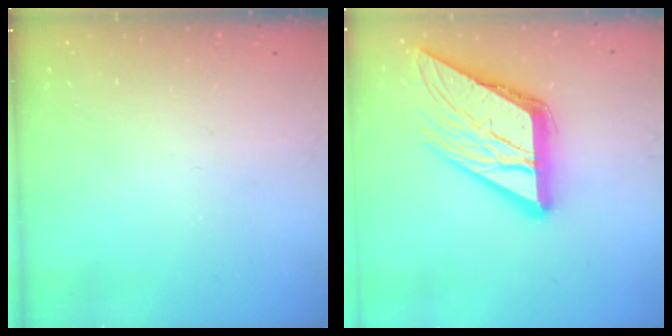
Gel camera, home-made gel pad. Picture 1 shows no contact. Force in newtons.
{"total": 17.1, "press": 17.1, "slide": 1.8}